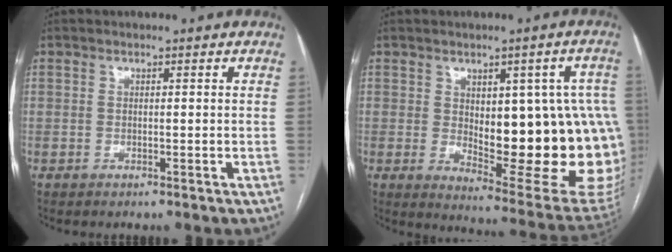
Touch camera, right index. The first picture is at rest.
{"total": 21.9, "force": [-0.3, 7.3, 20.7], "torque": [-0.185, 0.013, 0.025]}